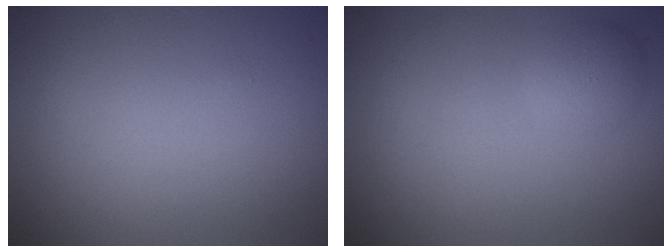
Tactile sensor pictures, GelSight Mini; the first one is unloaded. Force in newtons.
{"total": 1.8, "press": 1.8, "slide": 0.1}